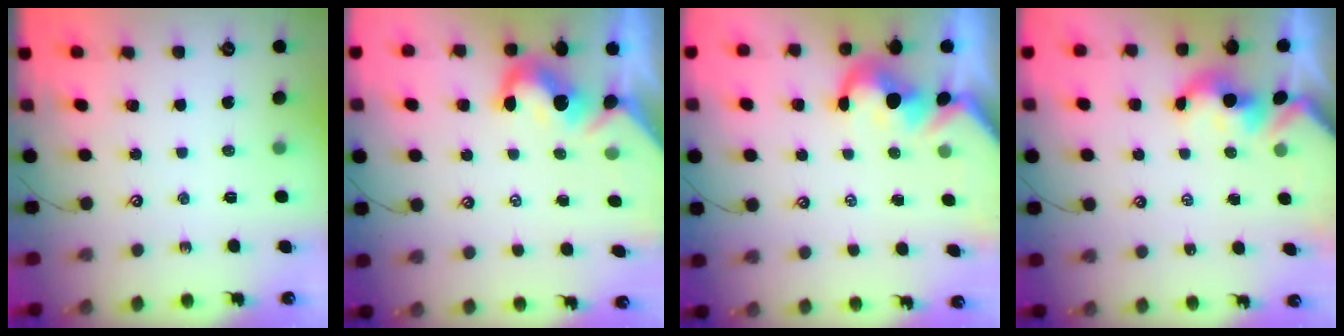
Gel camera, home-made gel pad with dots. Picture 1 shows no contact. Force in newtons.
{"total": 2.4, "press": 2.3, "slide": 0.7}
{"total": 3.0, "press": 2.8, "slide": 1.0}
{"total": 1.7, "press": 1.6, "slide": 0.3}